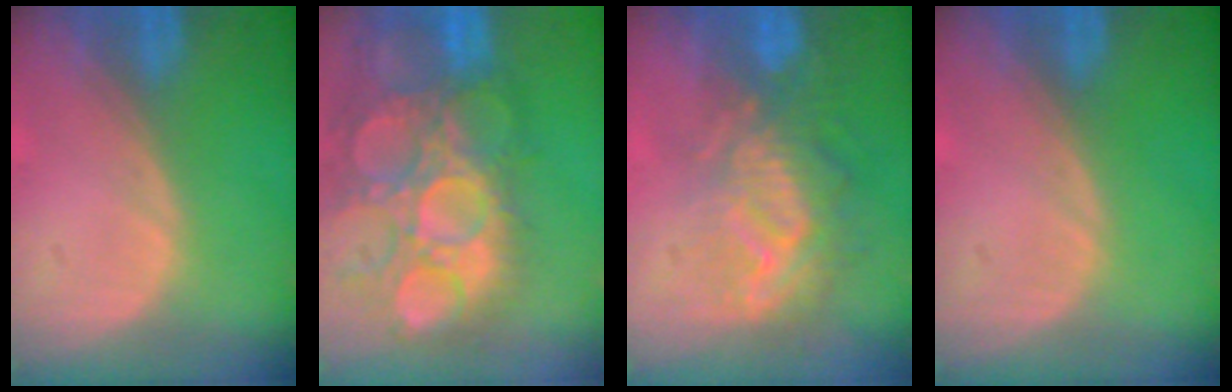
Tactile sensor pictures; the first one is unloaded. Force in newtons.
{"total": 15.1, "press": 12.6, "slide": 8.3}
{"total": 9.4, "press": 8.5, "slide": 4.1}
{"total": 0.0}